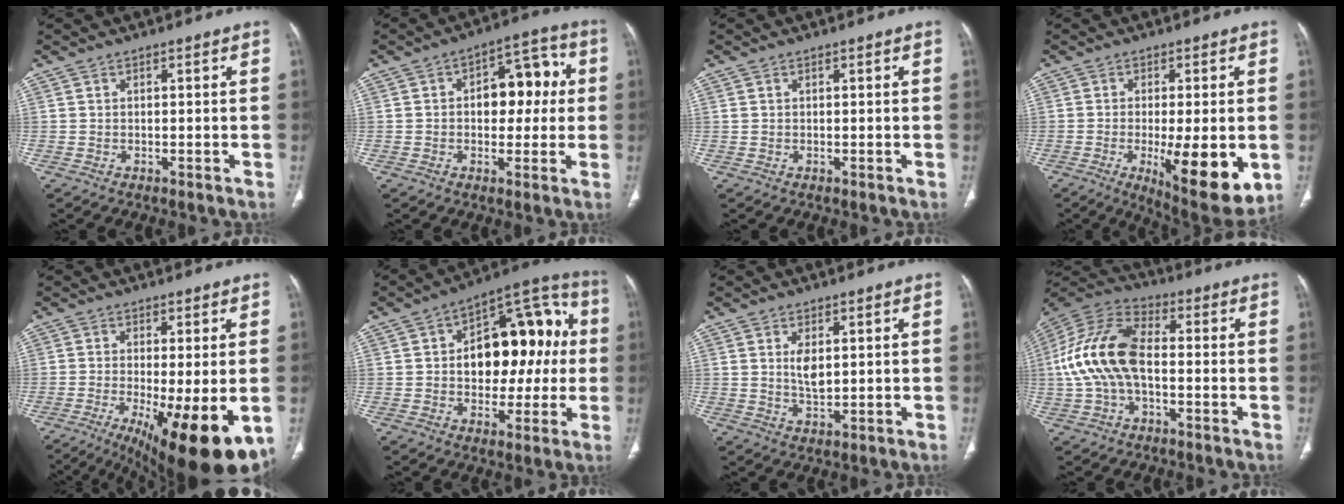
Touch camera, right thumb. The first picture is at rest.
{"total": 11.1, "force": [1.1, 6.9, 8.6], "torque": [-0.076, 0.032, 0.013]}
{"total": 0.7, "force": [0.4, 0.4, 0.4], "torque": [-0.009, 0.006, 0.009]}
{"total": 14.4, "force": [-3.5, 4.3, 13.3], "torque": [-0.186, -0.027, -0.040]}
{"total": 17.0, "force": [-5.9, 4.5, 15.3], "torque": [-0.201, -0.029, -0.076]}
{"total": 20.3, "force": [1.5, 12.2, 16.2], "torque": [-0.172, 0.038, 0.024]}
{"total": 4.3, "force": [1.1, 2.1, 3.6], "torque": [-0.061, -0.013, 0.027]}
{"total": 16.0, "force": [-0.9, 9.1, 13.2], "torque": [-0.277, 0.037, -0.023]}